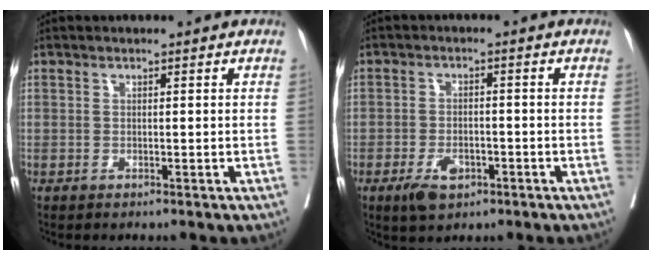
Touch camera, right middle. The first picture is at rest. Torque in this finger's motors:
{"motor_torque": [0.67, -0.38, 0.28, 0.03]}